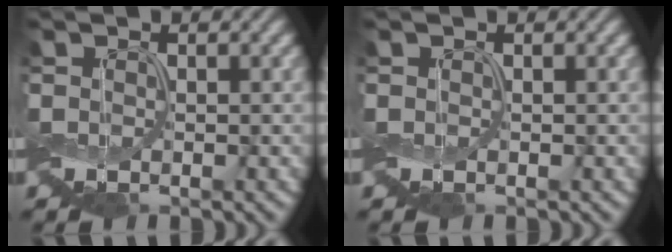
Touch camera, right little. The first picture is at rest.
{"total": 0.0}